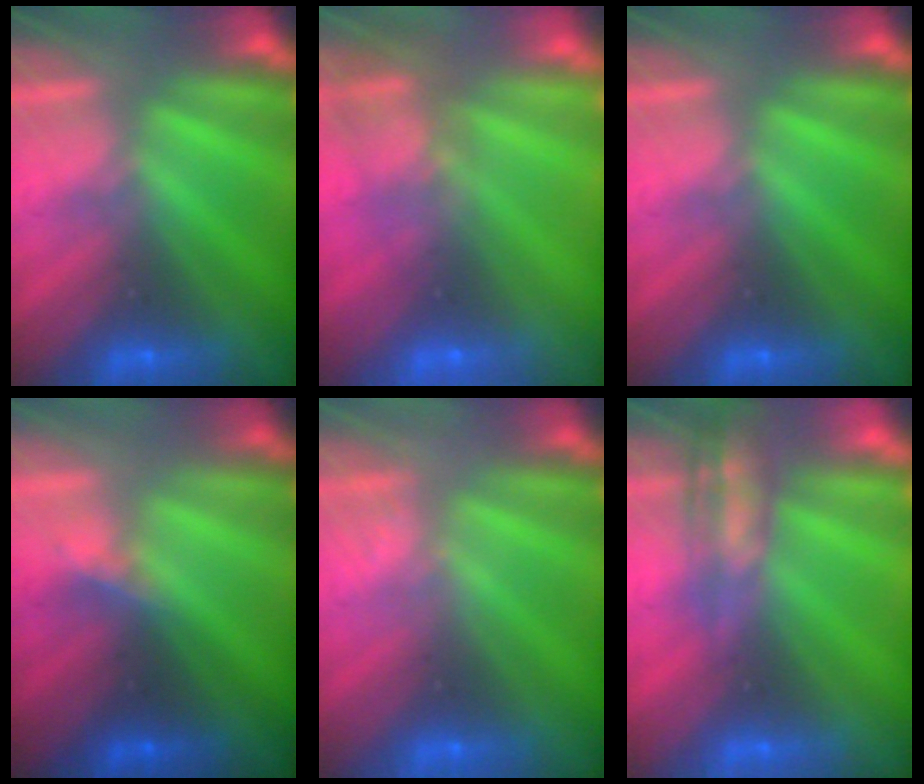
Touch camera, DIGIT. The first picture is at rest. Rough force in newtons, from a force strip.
{"total": 8.0}
{"total": 0.0}
{"total": 1.5}
{"total": 1.6}
{"total": 2.8}